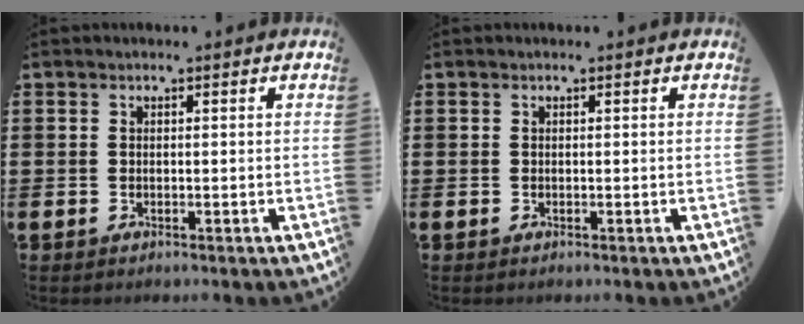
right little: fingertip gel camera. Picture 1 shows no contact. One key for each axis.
{"total": 0.0}